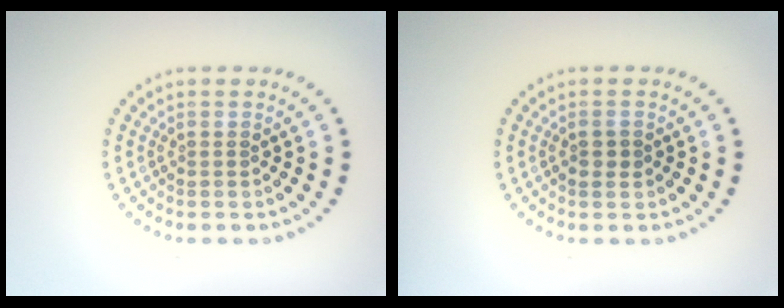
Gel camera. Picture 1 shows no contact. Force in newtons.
{"total": 1.2, "press": 1.2, "slide": 0.2}